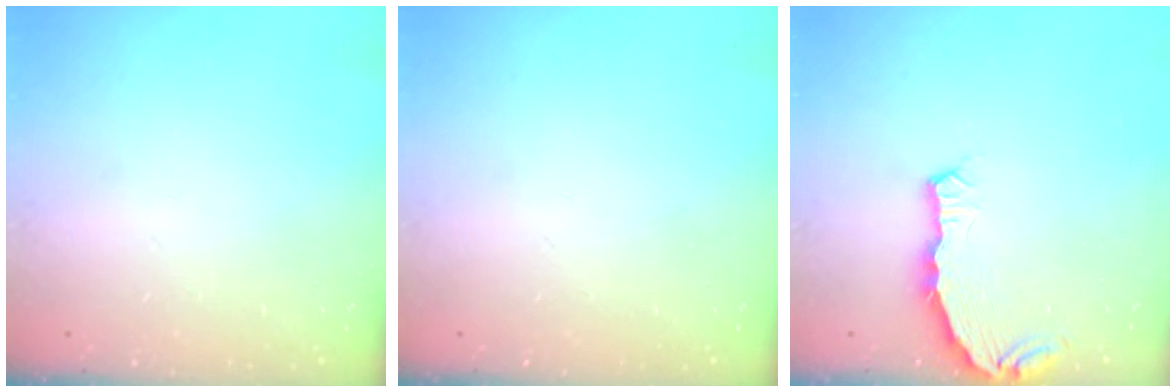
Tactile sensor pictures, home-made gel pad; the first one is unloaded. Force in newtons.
{"total": 0.0}
{"total": 7.1, "press": 5.4, "slide": 4.7}